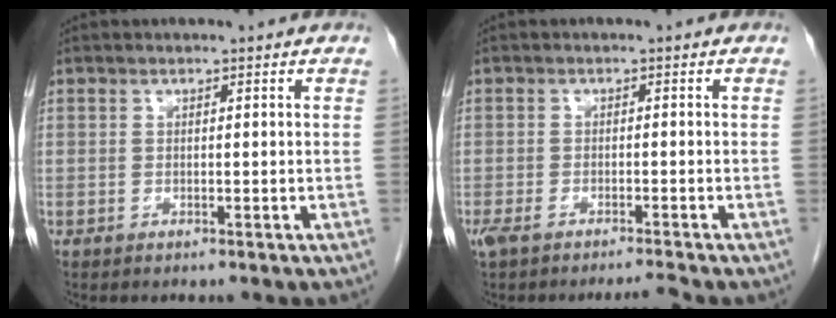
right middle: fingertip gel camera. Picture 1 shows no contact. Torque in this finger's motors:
{"motor_torque": [0.05, -0.03, 0.03, 0.01]}